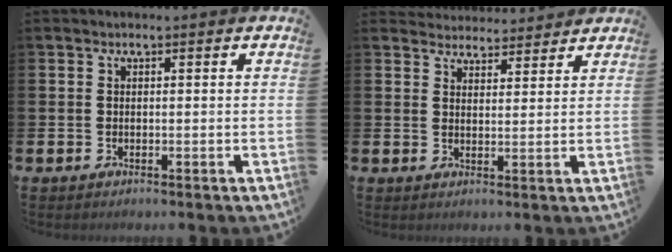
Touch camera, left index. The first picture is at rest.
{"total": 3.7, "force": [3.6, 0.8, -0.5], "torque": [0.005, -0.024, 0.064]}